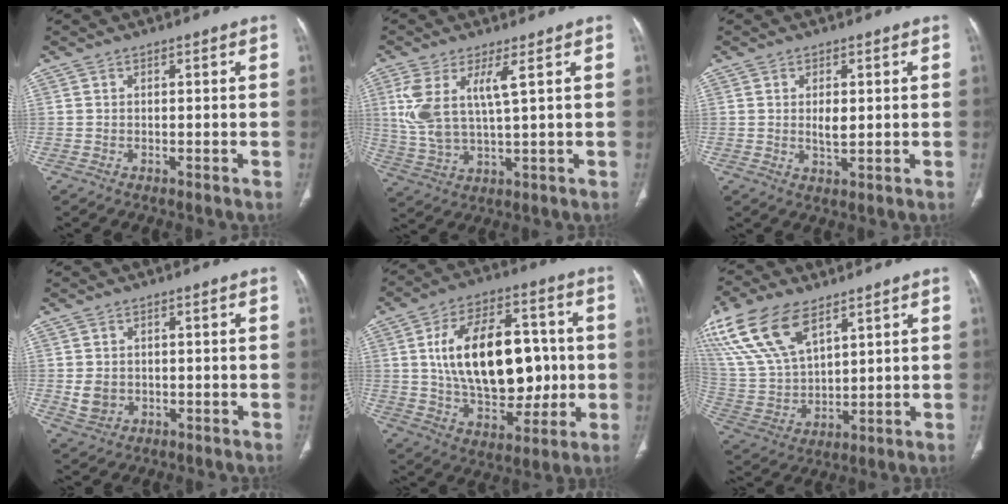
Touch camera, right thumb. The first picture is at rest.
{"total": 9.6, "force": [3.2, 2.8, 8.6], "torque": [-0.202, -0.018, 0.072]}
{"total": 3.4, "force": [0.4, 1.5, 3.0], "torque": [-0.046, -0.007, 0.010]}
{"total": 3.6, "force": [-0.1, 3.0, 1.9], "torque": [-0.029, -0.001, 0.006]}
{"total": 22.7, "force": [1.6, 13.4, 18.3], "torque": [-0.263, 0.009, 0.036]}
{"total": 18.3, "force": [10.4, 9.2, 11.9], "torque": [-0.240, -0.027, 0.211]}